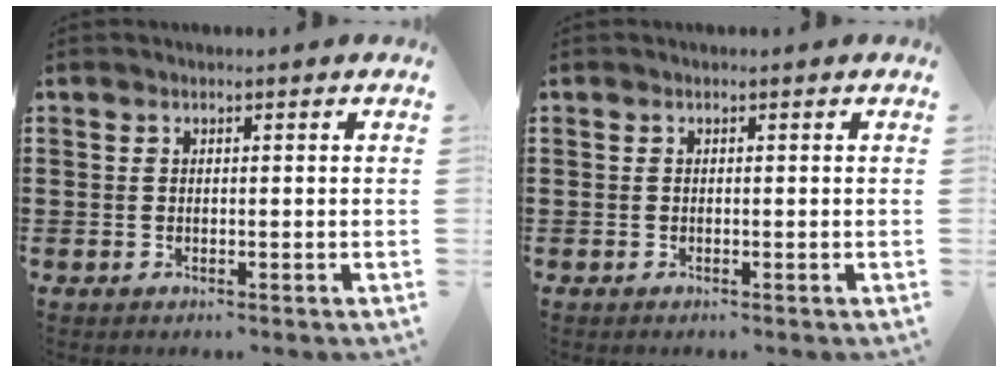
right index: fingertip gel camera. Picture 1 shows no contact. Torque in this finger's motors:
{"motor_torque": [0.28, 0.43, 0.04, 0.01]}